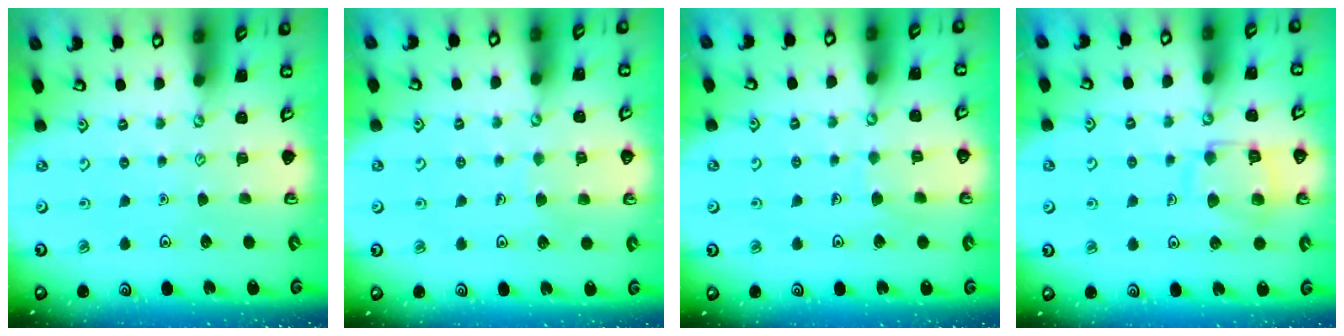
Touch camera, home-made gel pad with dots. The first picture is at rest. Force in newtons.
{"total": 3.3, "press": 3.3, "slide": 0.2}
{"total": 4.9, "press": 4.8, "slide": 0.3}
{"total": 11.8, "press": 11.7, "slide": 1.1}